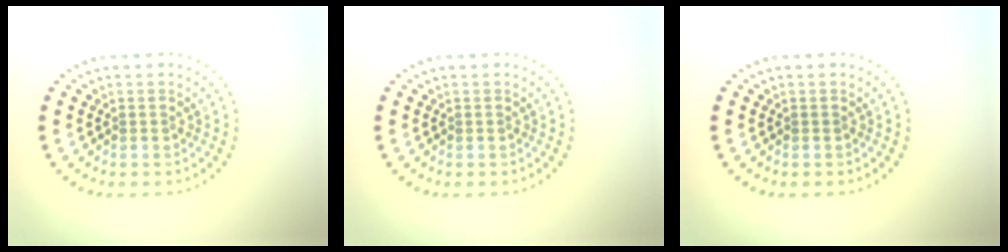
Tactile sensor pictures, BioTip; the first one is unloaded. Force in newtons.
{"total": 0.0}
{"total": 0.0}